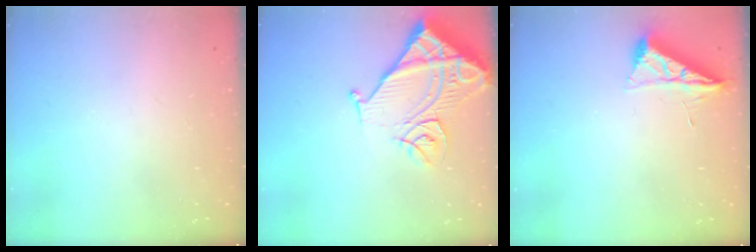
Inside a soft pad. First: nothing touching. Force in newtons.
{"total": 15.0, "press": 14.9, "slide": 1.9}
{"total": 6.8, "press": 6.8, "slide": 0.9}